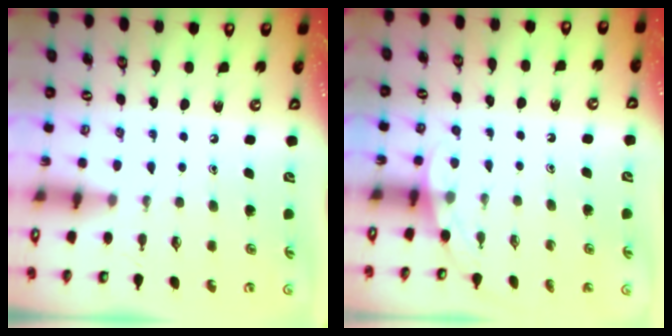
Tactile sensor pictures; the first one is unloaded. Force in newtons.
{"total": 2.5, "press": 2.5, "slide": 0.2}